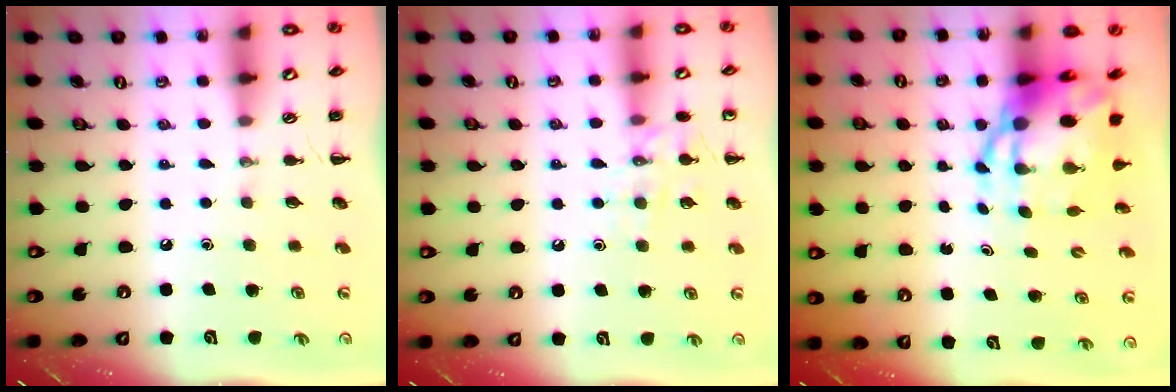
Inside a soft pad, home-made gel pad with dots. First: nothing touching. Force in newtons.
{"total": 9.2, "press": 9.1, "slide": 1.2}
{"total": 8.4, "press": 8.1, "slide": 2.2}